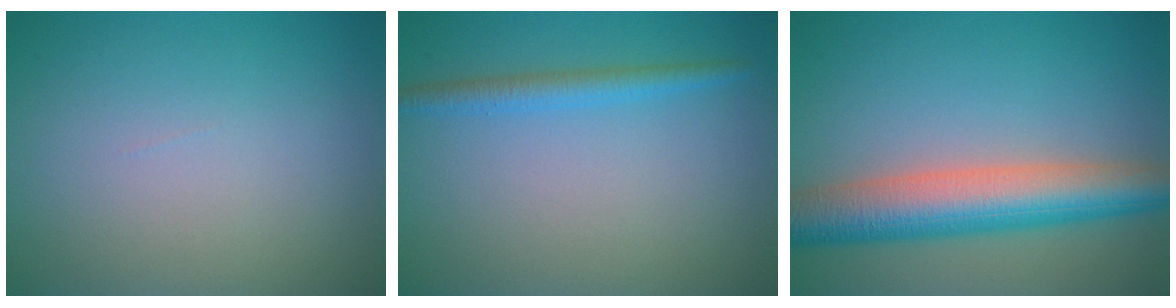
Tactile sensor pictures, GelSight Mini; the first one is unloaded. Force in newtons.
{"total": 2.0, "press": 2.0, "slide": 0.2}
{"total": 8.0, "press": 8.0, "slide": 0.2}